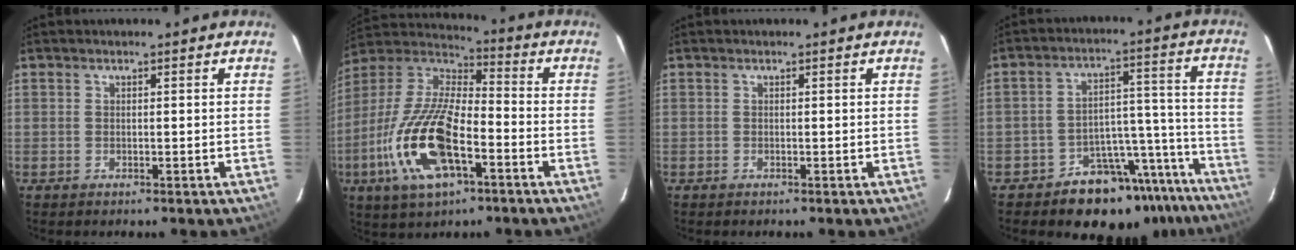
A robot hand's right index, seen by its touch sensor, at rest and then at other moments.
{"total": 20.0, "force": [-7.7, 8.1, 16.6], "torque": [-0.354, -0.022, -0.150]}
{"total": 0.0}
{"total": 16.2, "force": [-13.6, 8.0, 3.8], "torque": [-0.049, 0.067, -0.177]}